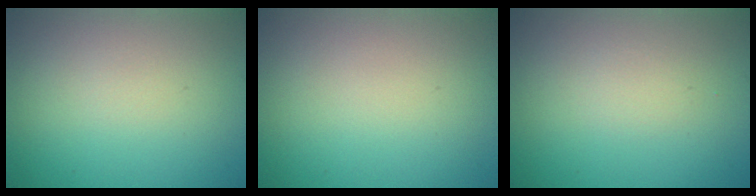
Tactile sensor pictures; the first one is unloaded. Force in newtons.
{"total": 0.0}
{"total": 0.8, "press": 0.8, "slide": 0.1}